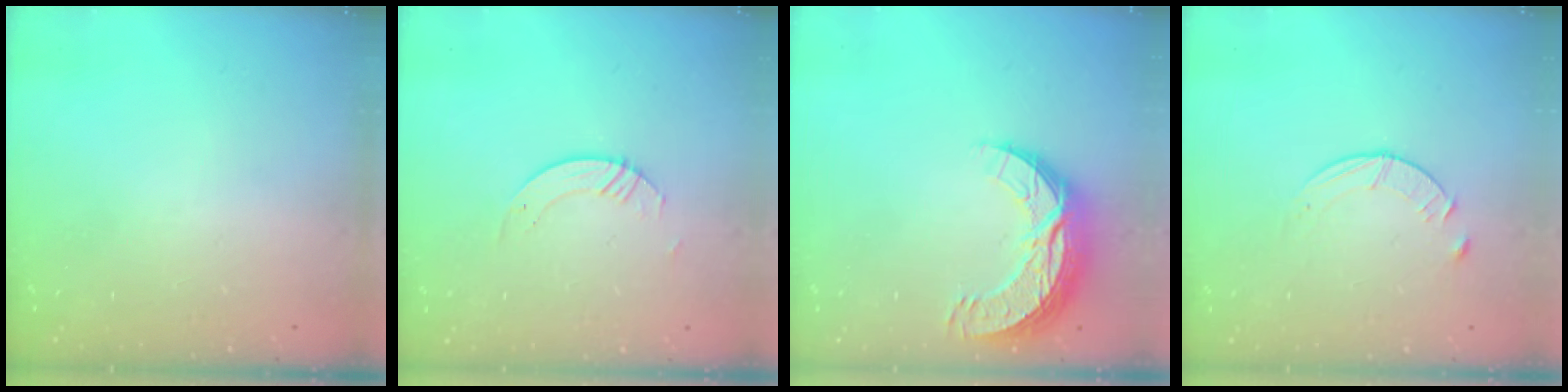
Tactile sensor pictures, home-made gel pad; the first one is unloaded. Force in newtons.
{"total": 2.2, "press": 2.2, "slide": 0.2}
{"total": 10.7, "press": 10.7, "slide": 0.7}
{"total": 5.6, "press": 5.6, "slide": 0.7}